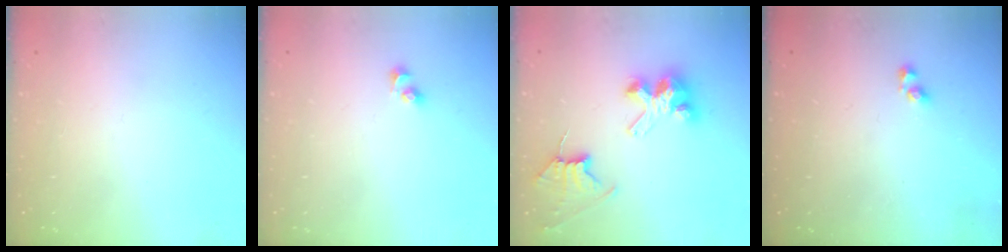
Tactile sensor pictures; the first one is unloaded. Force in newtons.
{"total": 2.7, "press": 2.5, "slide": 1.2}
{"total": 8.4, "press": 8.3, "slide": 0.7}
{"total": 2.9, "press": 2.9, "slide": 0.6}